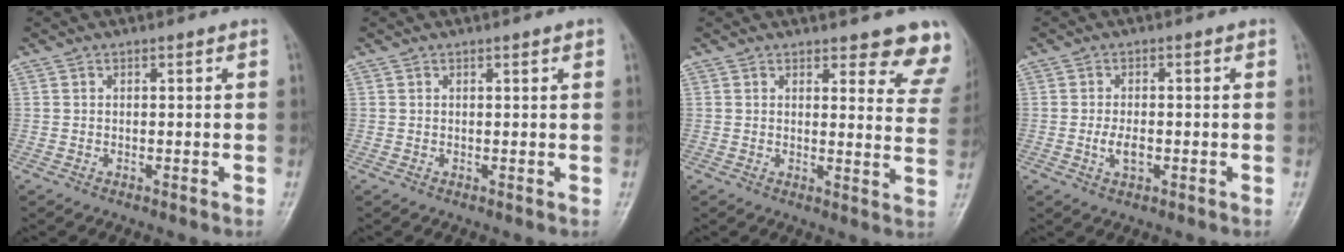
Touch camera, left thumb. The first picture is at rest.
{"total": 1.1, "force": [0.6, 0.1, 1.0], "torque": [-0.014, 0.000, 0.006]}
{"total": 9.4, "force": [8.3, 2.7, 3.5], "torque": [0.006, -0.049, 0.068]}
{"total": 3.3, "force": [-0.8, 1.7, 2.7], "torque": [-0.050, 0.001, -0.016]}